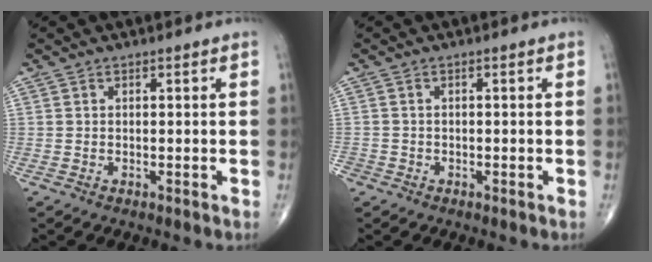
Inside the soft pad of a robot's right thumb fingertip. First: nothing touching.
{"total": 1.7, "force": [-1.0, 1.3, 0.2], "torque": [-0.002, 0.005, -0.023]}